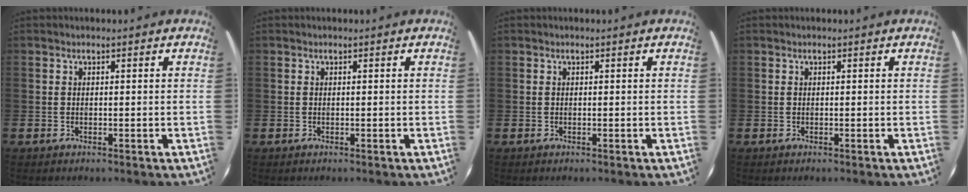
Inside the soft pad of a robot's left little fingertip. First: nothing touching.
{"total": 0.0}
{"total": 0.0}
{"total": 0.0}